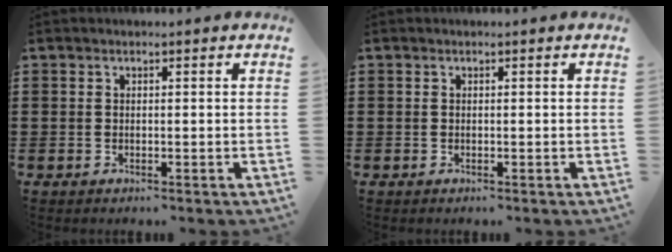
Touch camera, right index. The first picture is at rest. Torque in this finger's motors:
{"motor_torque": [0.25, 0.94, 0.00, -0.01]}